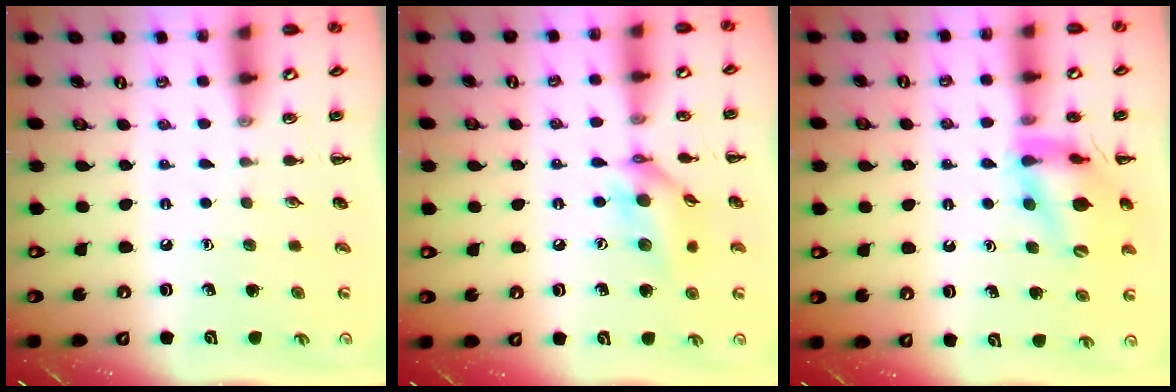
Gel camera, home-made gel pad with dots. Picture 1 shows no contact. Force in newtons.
{"total": 12.5, "press": 12.3, "slide": 2.3}
{"total": 15.6, "press": 15.4, "slide": 2.4}